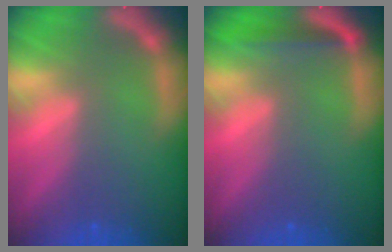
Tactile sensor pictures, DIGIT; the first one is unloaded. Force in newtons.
{"total": 2.5}